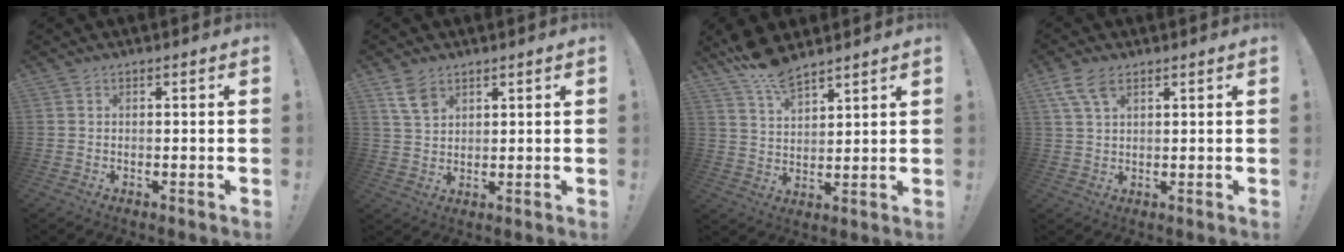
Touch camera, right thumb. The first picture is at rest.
{"total": 6.2, "force": [3.6, 3.7, 3.4], "torque": [-0.055, -0.014, 0.071]}
{"total": 9.0, "force": [7.6, 2.6, 4.1], "torque": [-0.071, -0.051, 0.141]}
{"total": 6.6, "force": [3.9, 3.2, 4.3], "torque": [-0.081, -0.006, 0.075]}